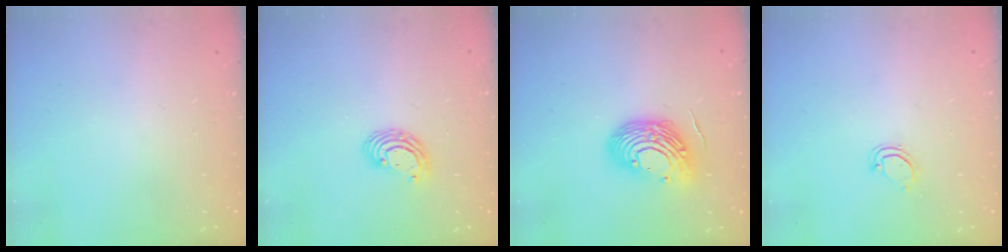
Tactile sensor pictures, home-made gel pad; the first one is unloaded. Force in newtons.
{"total": 6.2, "press": 6.2, "slide": 0.5}
{"total": 12.9, "press": 12.7, "slide": 2.1}
{"total": 3.9, "press": 3.9, "slide": 0.3}